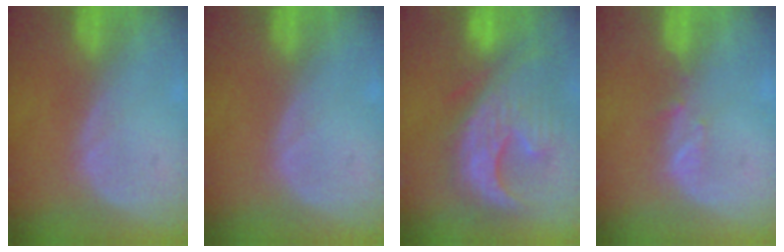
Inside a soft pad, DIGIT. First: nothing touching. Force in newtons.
{"total": 0.0}
{"total": 13.2, "press": 11.3, "slide": 6.8}
{"total": 1.5, "press": 1.4, "slide": 0.2}